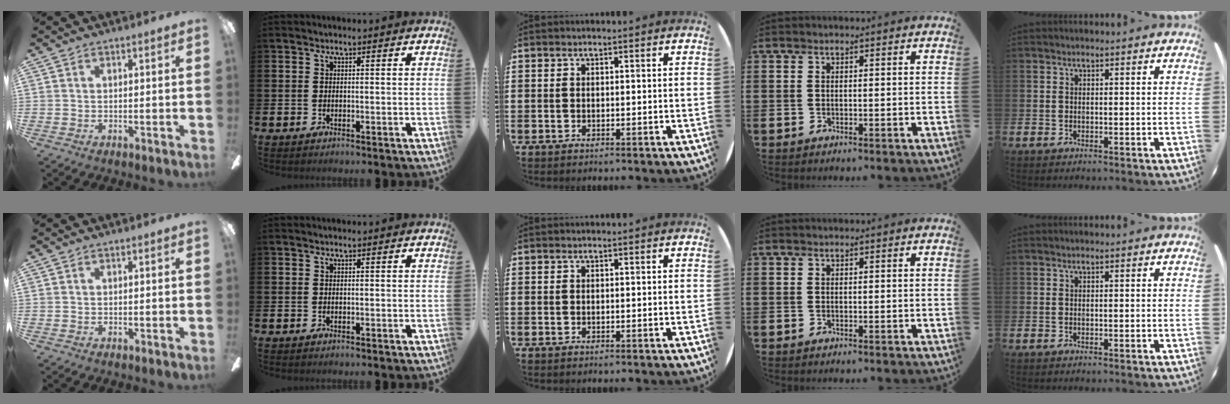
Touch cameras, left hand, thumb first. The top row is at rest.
{}